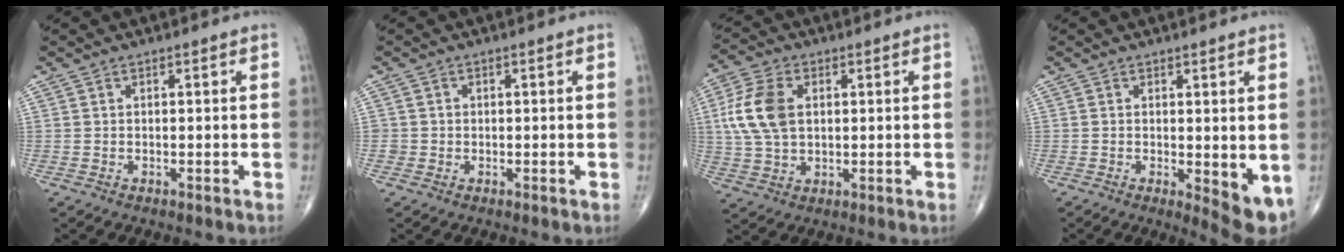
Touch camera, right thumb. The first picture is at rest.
{"total": 1.4, "force": [-0.3, 1.3, 0.0], "torque": [0.012, 0.007, -0.009]}
{"total": 10.8, "force": [1.9, 6.8, 8.1], "torque": [-0.170, 0.004, 0.036]}
{"total": 6.4, "force": [-0.5, 2.0, 6.0], "torque": [-0.075, -0.018, -0.004]}